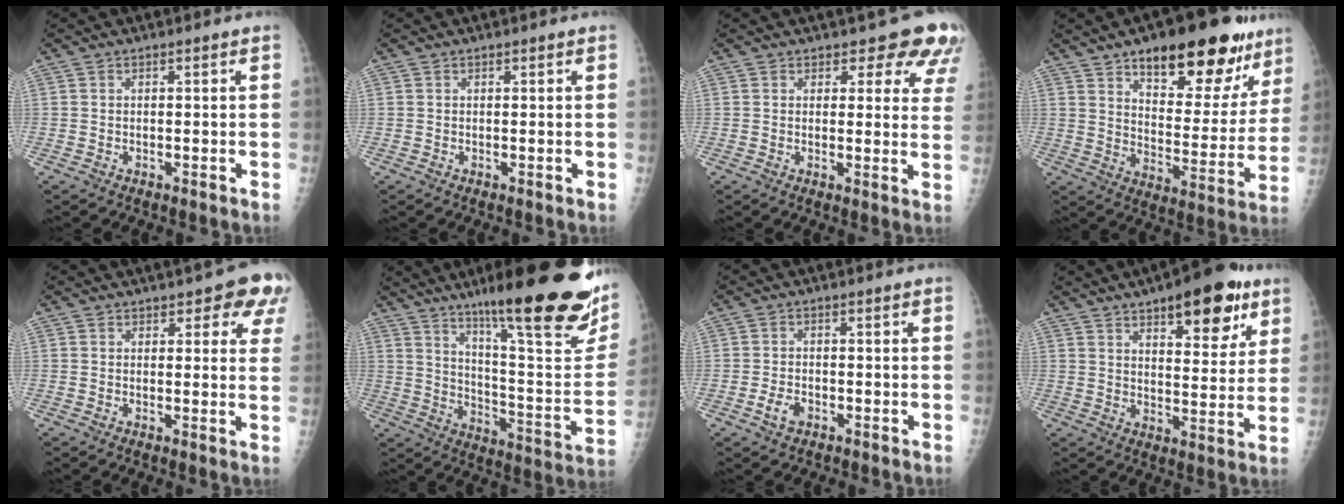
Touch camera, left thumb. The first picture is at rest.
{"total": 0.0}
{"total": 9.5, "force": [8.0, 4.2, 2.9], "torque": [0.020, -0.044, 0.065]}
{"total": 23.2, "force": [14.9, 10.0, 14.7], "torque": [-0.145, -0.061, 0.215]}
{"total": 7.0, "force": [4.6, 3.3, 4.2], "torque": [-0.004, -0.017, 0.044]}
{"total": 30.2, "force": [18.2, 6.0, 23.3], "torque": [-0.282, -0.065, 0.275]}
{"total": 2.8, "force": [-1.3, 1.8, 1.7], "torque": [-0.031, 0.005, -0.022]}
{"total": 16.4, "force": [9.4, 6.4, 11.8], "torque": [-0.121, -0.038, 0.133]}